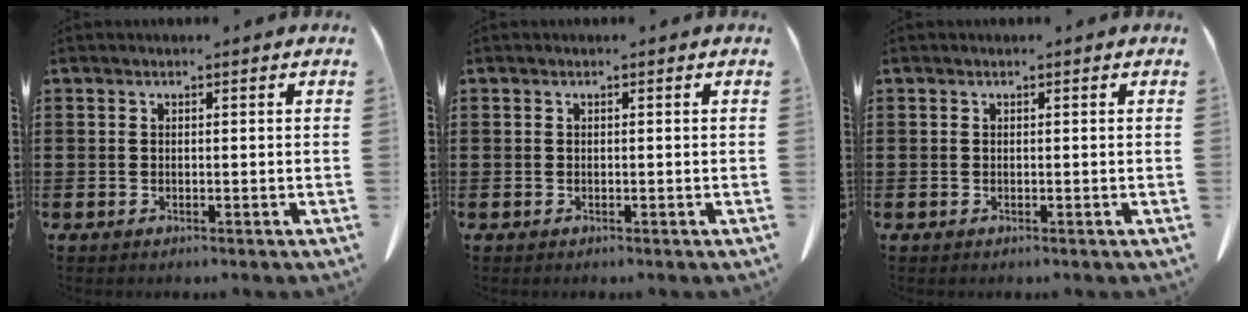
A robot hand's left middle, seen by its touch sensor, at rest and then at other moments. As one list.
[{"total": 0.0}, {"total": 0.0}]